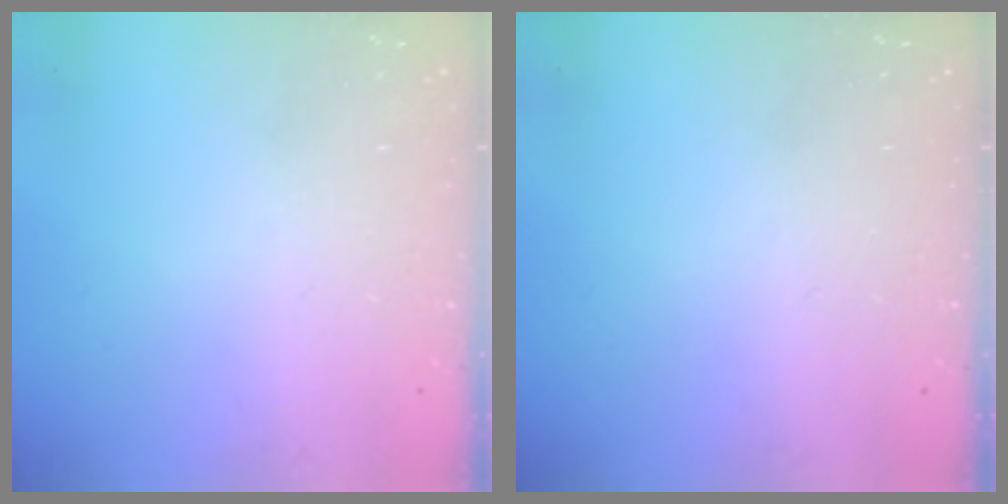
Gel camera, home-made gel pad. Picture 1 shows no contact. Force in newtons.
{"total": 0.0}